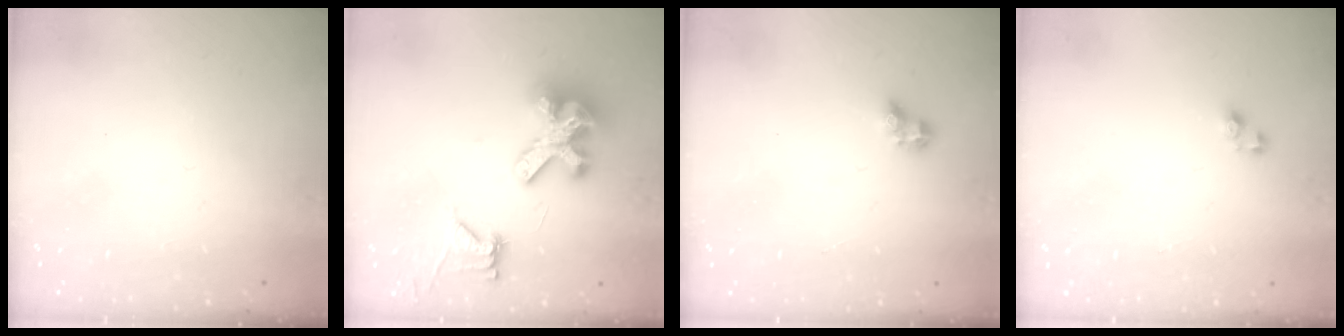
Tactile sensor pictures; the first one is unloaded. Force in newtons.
{"total": 14.3, "press": 14.2, "slide": 1.7}
{"total": 3.4, "press": 3.2, "slide": 1.2}
{"total": 3.1, "press": 3.1, "slide": 0.2}